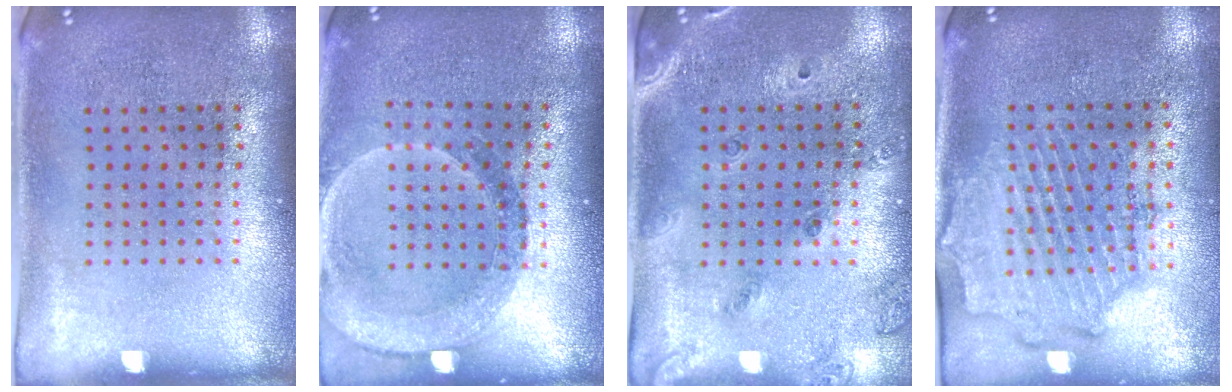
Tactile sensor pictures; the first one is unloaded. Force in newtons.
{"total": 1.5, "press": 1.4, "slide": 0.5}
{"total": 1.5, "press": 1.3, "slide": 0.7}
{"total": 1.9, "press": 1.7, "slide": 0.8}